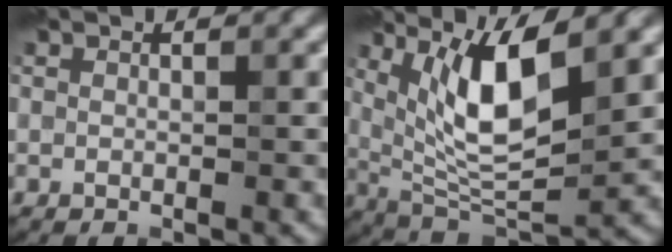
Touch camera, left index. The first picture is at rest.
{"total": 7.9, "force": [3.0, 2.5, 6.9], "torque": [-0.132, -0.017, 0.059]}